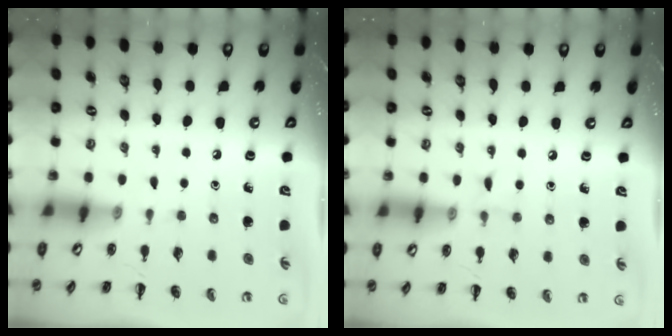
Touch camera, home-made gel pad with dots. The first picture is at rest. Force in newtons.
{"total": 4.4, "press": 4.1, "slide": 1.5}